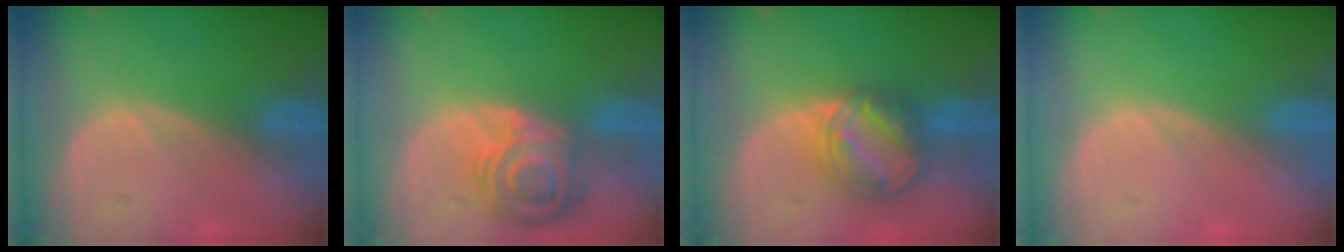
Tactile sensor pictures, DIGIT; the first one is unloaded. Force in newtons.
{"total": 8.4, "press": 7.4, "slide": 4.0}
{"total": 8.2, "press": 7.0, "slide": 4.2}
{"total": 0.0}